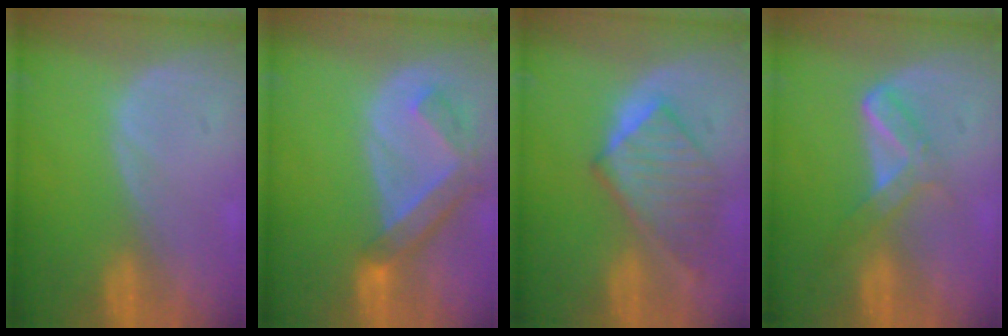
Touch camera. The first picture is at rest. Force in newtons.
{"total": 6.6, "press": 5.9, "slide": 3.0}
{"total": 6.9, "press": 6.9, "slide": 0.2}
{"total": 5.5, "press": 4.7, "slide": 2.8}